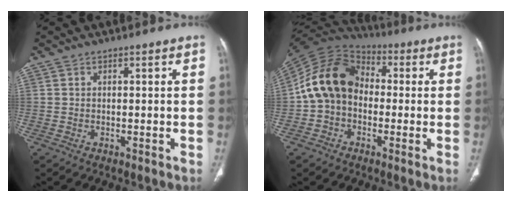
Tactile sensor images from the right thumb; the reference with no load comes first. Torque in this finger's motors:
{"motor_torque": [-0.29, 0.93, 0.29, -0.31, 0.29]}